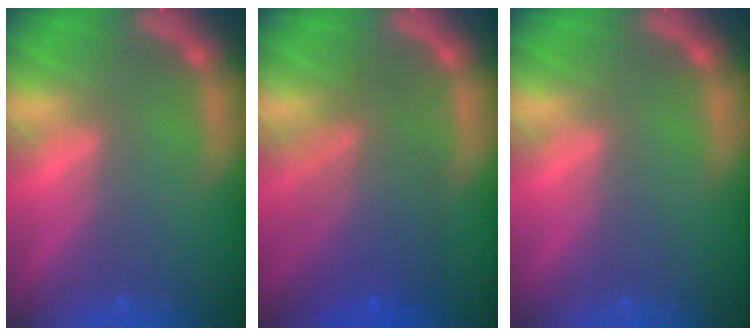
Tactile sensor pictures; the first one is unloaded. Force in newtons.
{"total": 6.6}
{"total": 0.0}